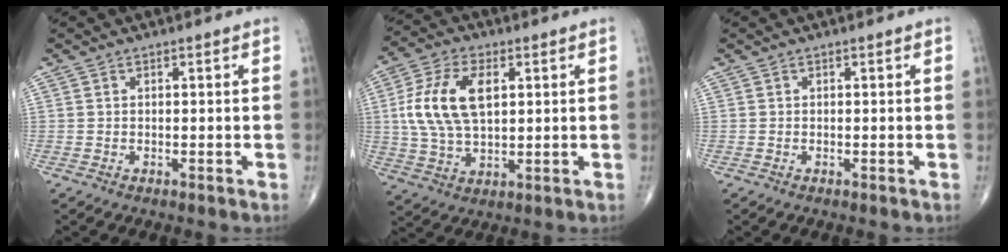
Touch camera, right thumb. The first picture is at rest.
{"total": 13.8, "force": [2.7, 7.7, 11.2], "torque": [-0.222, 0.003, 0.051]}
{"total": 0.0}